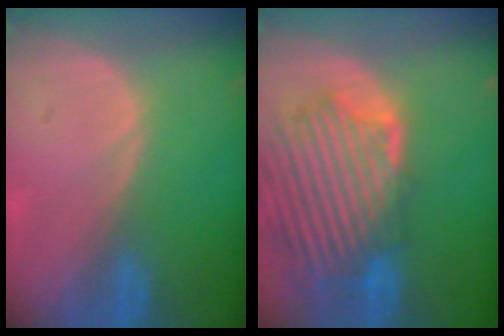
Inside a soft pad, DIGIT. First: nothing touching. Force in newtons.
{"total": 12.9, "press": 11.5, "slide": 6.0}